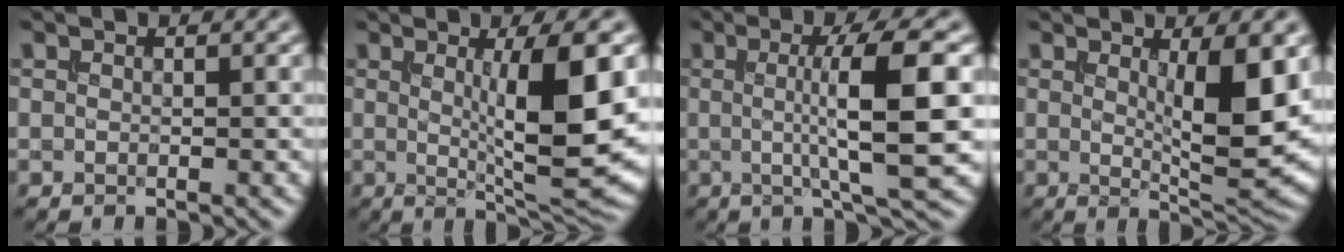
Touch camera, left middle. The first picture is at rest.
{"total": 9.5, "force": [0.9, 1.8, 9.2], "torque": [-0.126, -0.013, 0.025]}
{"total": 8.6, "force": [0.3, 1.7, 8.4], "torque": [-0.112, 0.002, 0.006]}
{"total": 7.1, "force": [1.1, 1.6, 6.9], "torque": [-0.094, -0.017, 0.027]}